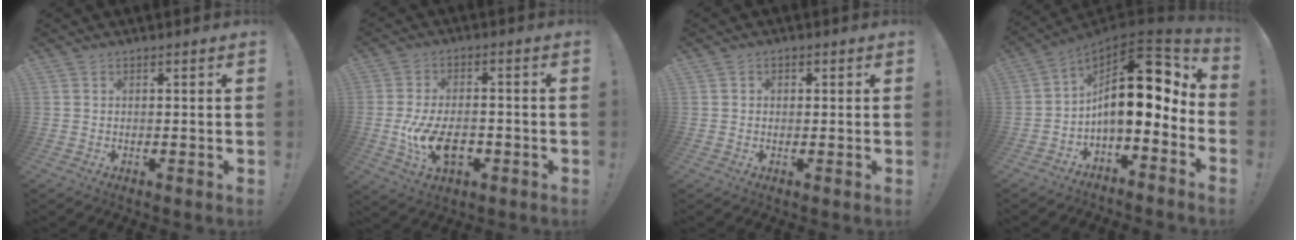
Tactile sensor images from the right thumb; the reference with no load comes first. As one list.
[{"total": 12.2, "force": [-3.8, 7.0, 9.3], "torque": [-0.169, 0.003, -0.064]}, {"total": 1.2, "force": [-0.1, 1.0, 0.5], "torque": [-0.001, 0.001, -0.003]}, {"total": 18.4, "force": [2.9, 8.6, 16.0], "torque": [-0.256, -0.017, 0.047]}]